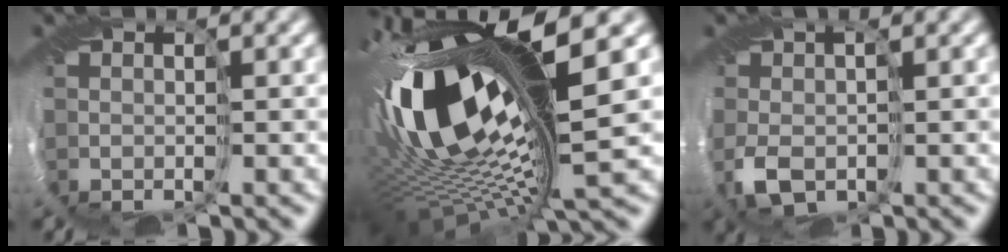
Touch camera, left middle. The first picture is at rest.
{"total": 17.5, "force": [0.6, 6.7, 16.1], "torque": [-0.298, -0.024, 0.021]}
{"total": 3.2, "force": [-0.7, 2.0, 2.4], "torque": [-0.061, 0.001, -0.012]}